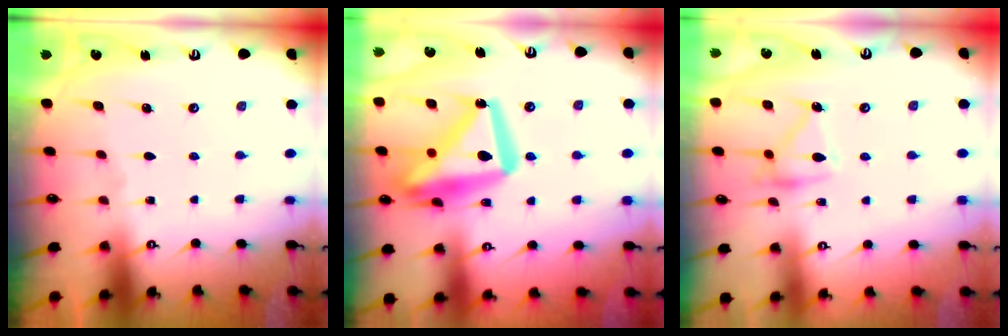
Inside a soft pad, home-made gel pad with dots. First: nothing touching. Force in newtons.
{"total": 20.2, "press": 20.1, "slide": 2.2}
{"total": 14.6, "press": 14.6, "slide": 0.9}